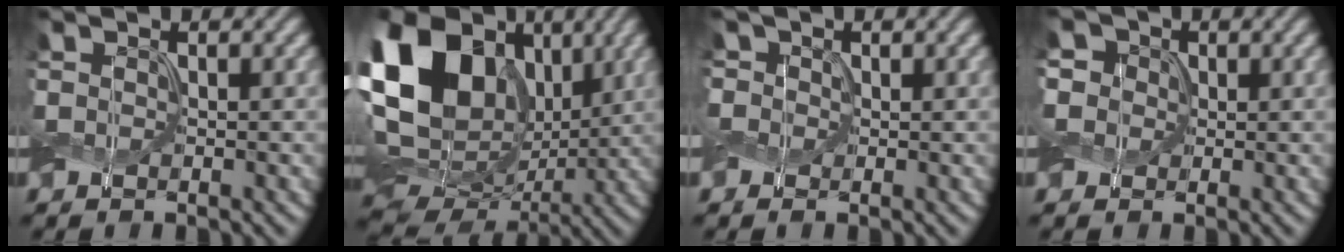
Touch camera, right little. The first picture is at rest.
{"total": 19.5, "force": [4.9, 14.1, 12.5], "torque": [-0.241, 0.043, 0.089]}
{"total": 1.3, "force": [0.3, 1.2, 0.3], "torque": [-0.008, 0.000, 0.002]}
{"total": 4.9, "force": [2.2, 3.8, 2.1], "torque": [-0.053, 0.011, 0.020]}